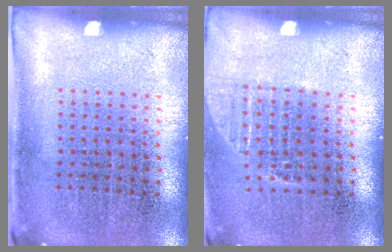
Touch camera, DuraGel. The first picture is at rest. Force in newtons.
{"total": 1.1, "press": 1.0, "slide": 0.5}